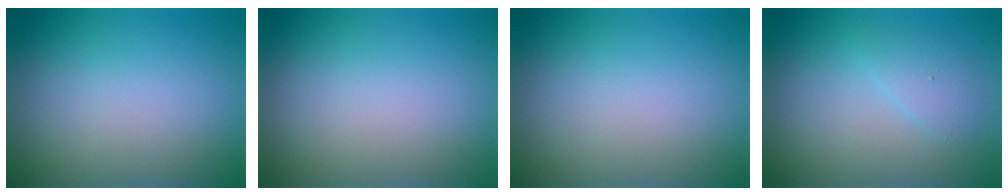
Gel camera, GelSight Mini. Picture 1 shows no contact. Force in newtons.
{"total": 0.0}
{"total": 0.0}
{"total": 1.7, "press": 1.7, "slide": 0.2}